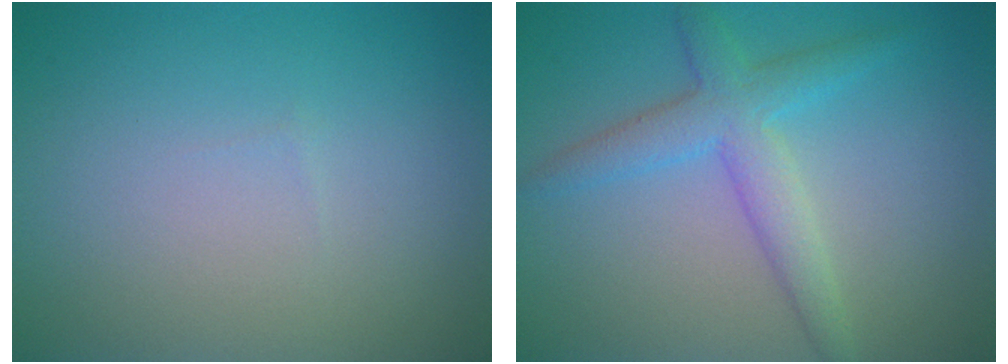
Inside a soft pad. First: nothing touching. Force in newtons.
{"total": 3.9, "press": 3.9, "slide": 0.1}